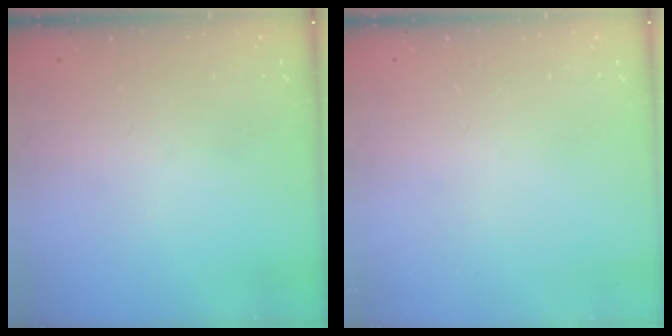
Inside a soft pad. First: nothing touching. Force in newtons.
{"total": 0.0}